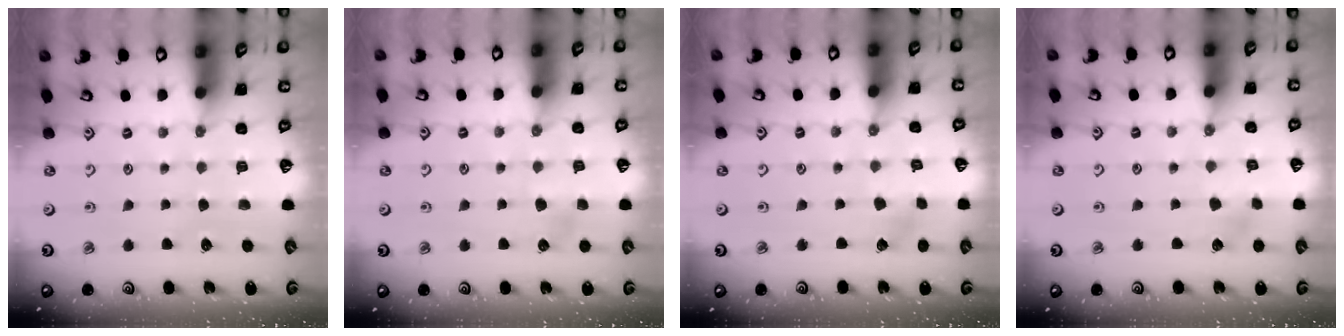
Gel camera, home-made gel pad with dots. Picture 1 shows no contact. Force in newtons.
{"total": 4.4, "press": 4.4, "slide": 0.5}
{"total": 2.6, "press": 2.5, "slide": 0.8}
{"total": 3.0, "press": 2.9, "slide": 0.4}